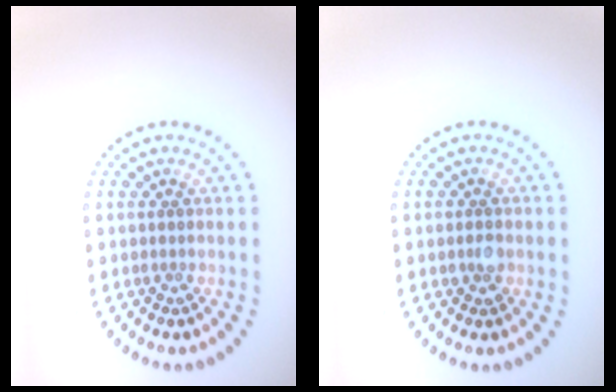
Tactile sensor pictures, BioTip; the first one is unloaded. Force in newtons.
{"total": 1.4, "press": 1.4, "slide": 0.4}